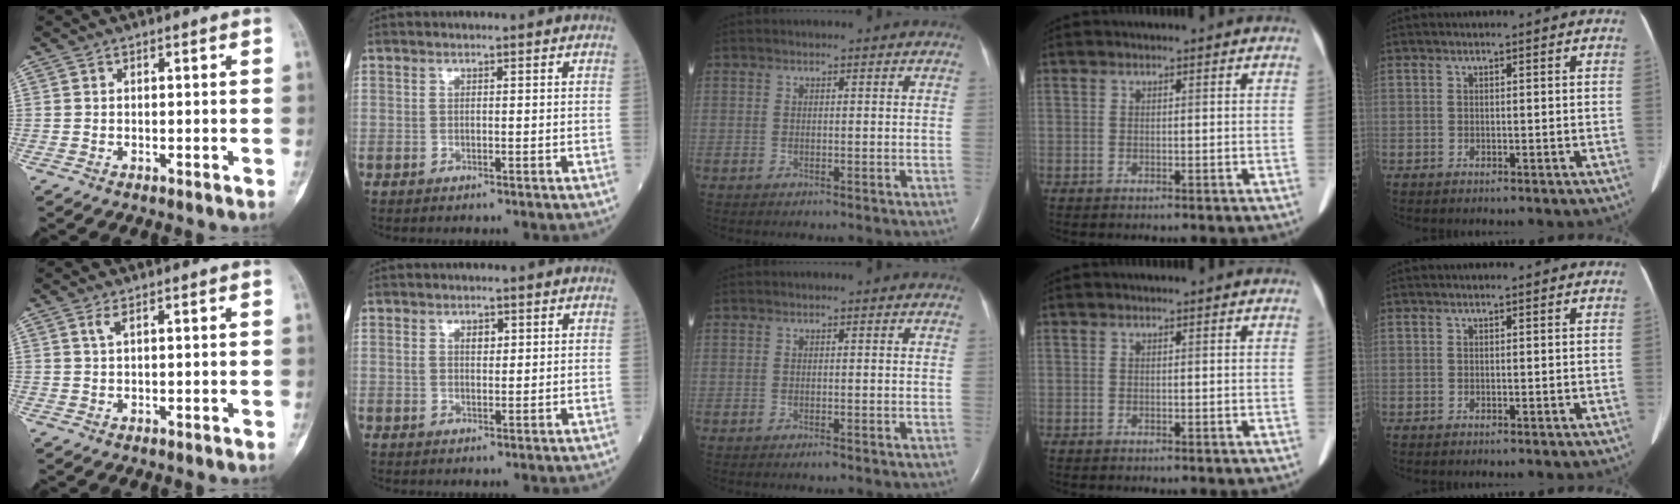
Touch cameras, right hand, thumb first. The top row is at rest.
{"thumb": {"total": 1.2, "force": [0.6, 0.2, 1.0], "torque": [-0.030, 0.002, 0.016]}, "index": {"total": 2.2, "force": [0.8, 1.2, 1.6], "torque": [-0.030, 0.006, 0.014]}, "middle": {"total": 0.6, "force": [-0.4, 0.0, 0.4], "torque": [-0.010, -0.001, -0.005]}}